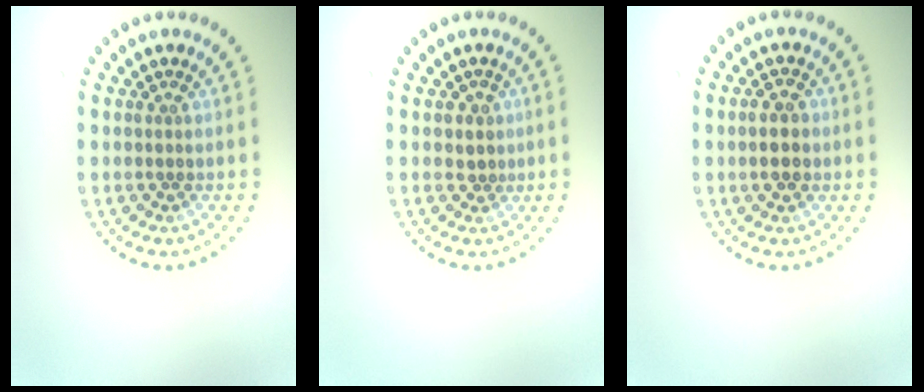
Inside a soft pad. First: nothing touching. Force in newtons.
{"total": 1.0, "press": 0.8, "slide": 0.6}
{"total": 2.5, "press": 2.5, "slide": 0.1}